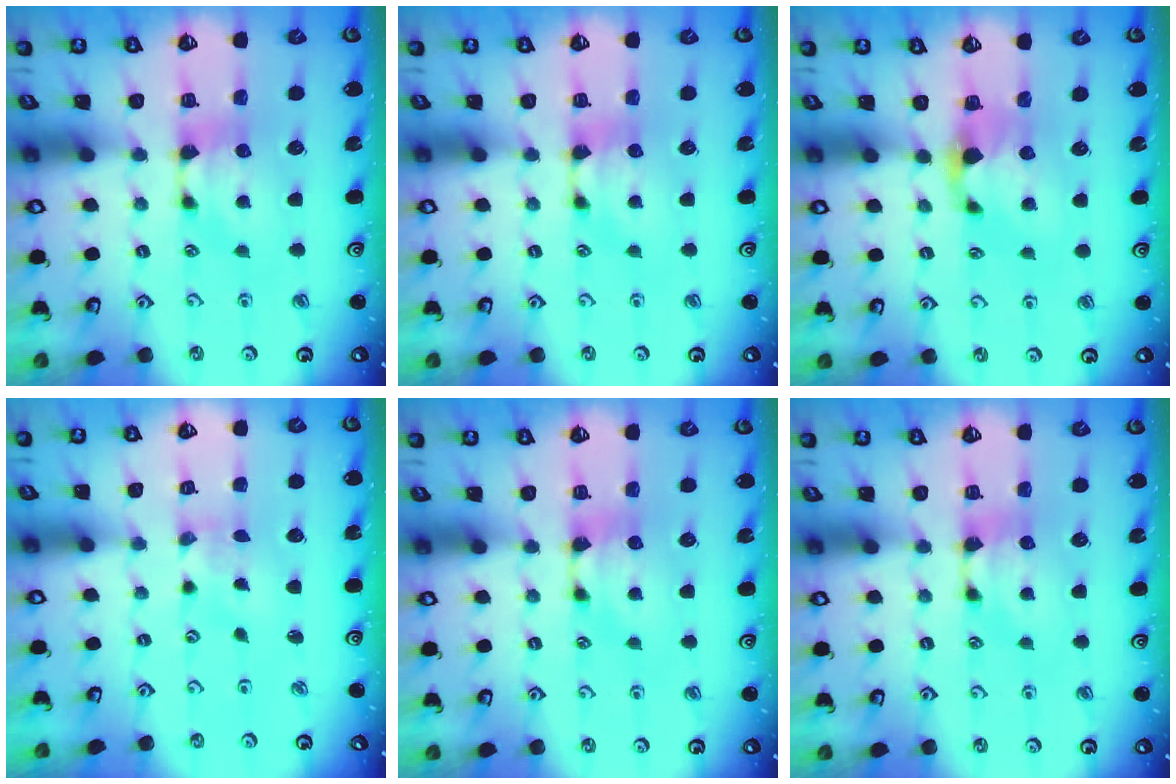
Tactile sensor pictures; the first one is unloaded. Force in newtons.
{"total": 0.0}
{"total": 1.4, "press": 0.6, "slide": 1.3}
{"total": 2.7, "press": 2.5, "slide": 0.9}
{"total": 0.0}
{"total": 0.0}